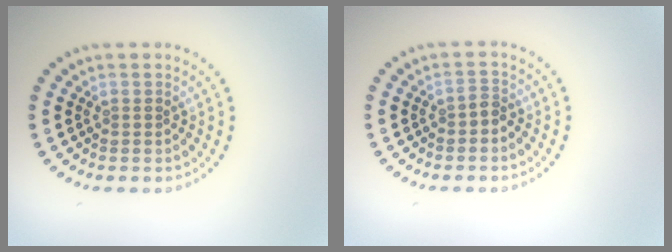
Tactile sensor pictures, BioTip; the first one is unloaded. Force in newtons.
{"total": 1.0, "press": 0.8, "slide": 0.6}